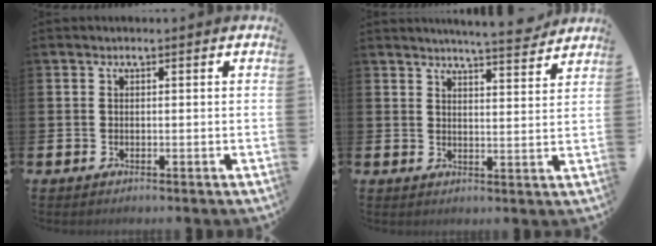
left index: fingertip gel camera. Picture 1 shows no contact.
{"total": 5.6, "force": [5.5, -0.4, 0.9], "torque": [-0.019, -0.037, 0.095]}